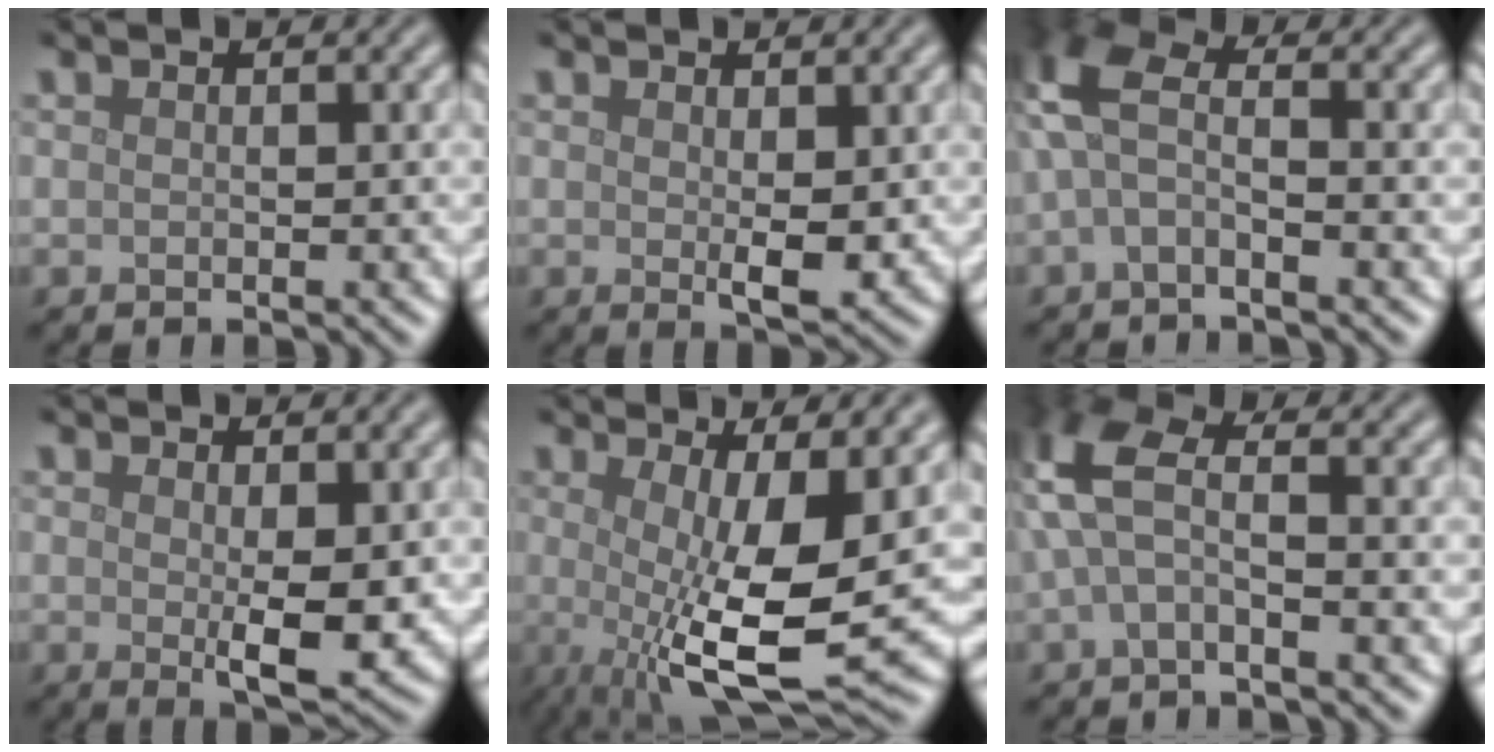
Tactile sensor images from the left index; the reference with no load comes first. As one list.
[{"total": 2.4, "force": [0.2, 0.9, 2.2], "torque": [-0.035, -0.009, 0.008]}, {"total": 4.8, "force": [0.2, 2.2, 4.3], "torque": [-0.099, 0.018, -0.012]}, {"total": 3.7, "force": [0.1, 1.0, 3.6], "torque": [-0.057, -0.011, 0.006]}, {"total": 10.9, "force": [-0.8, 3.2, 10.4], "torque": [-0.172, -0.019, -0.010]}, {"total": 5.4, "force": [0.2, 2.4, 4.8], "torque": [-0.112, 0.014, -0.011]}]